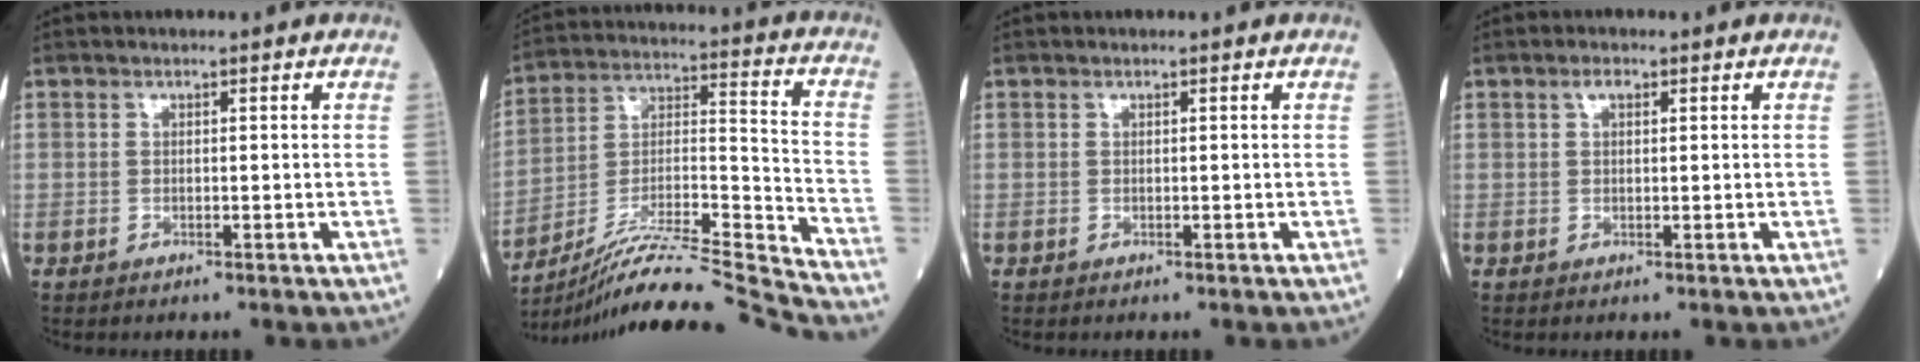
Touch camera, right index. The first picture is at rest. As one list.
[{"total": 21.3, "force": [-19.6, -2.7, 7.8], "torque": [-0.153, -0.003, -0.333]}, {"total": 0.0}, {"total": 1.3, "force": [0.7, 0.6, 1.0], "torque": [-0.021, 0.006, 0.011]}]